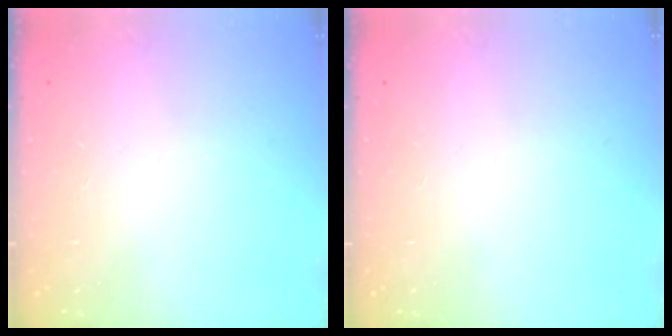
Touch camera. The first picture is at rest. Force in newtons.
{"total": 0.0}